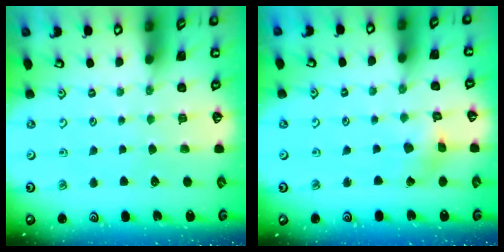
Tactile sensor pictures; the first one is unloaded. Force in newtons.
{"total": 2.8, "press": 2.8, "slide": 0.5}